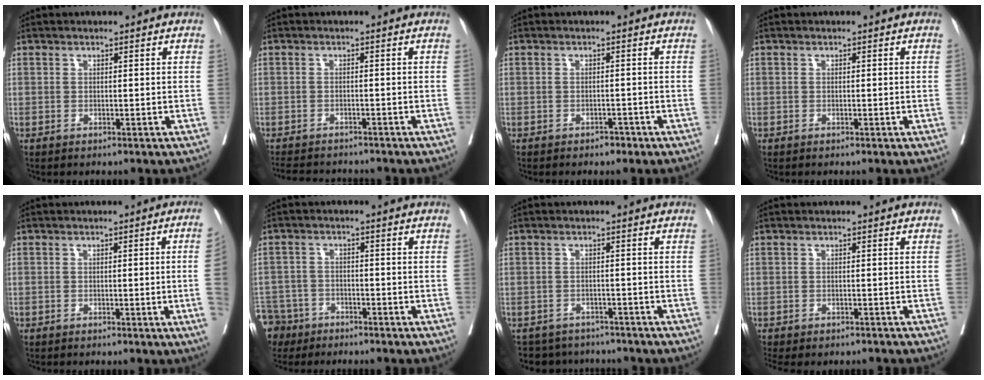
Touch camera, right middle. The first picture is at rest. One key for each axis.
{"total": 7.6, "fx": -7.0, "fy": 1.8, "fz": 2.1, "tx": -0.033, "ty": -0.008, "tz": -0.099}
{"total": 1.3, "fx": -1.0, "fy": 0.6, "fz": 0.6, "tx": -0.010, "ty": 0.000, "tz": -0.011}
{"total": 0.0}
{"total": 5.0, "fx": -1.0, "fy": -1.1, "fz": 4.8, "tx": -0.057, "ty": -0.003, "tz": -0.012}
{"total": 8.9, "fx": -6.6, "fy": 5.8, "fz": 1.3, "tx": -0.053, "ty": -0.006, "tz": -0.120}
{"total": 6.5, "fx": -5.9, "fy": 2.7, "fz": 0.7, "tx": -0.010, "ty": 0.000, "tz": -0.076}
{"total": 6.8, "fx": -5.7, "fy": 2.8, "fz": 2.3, "tx": -0.041, "ty": -0.005, "tz": -0.072}